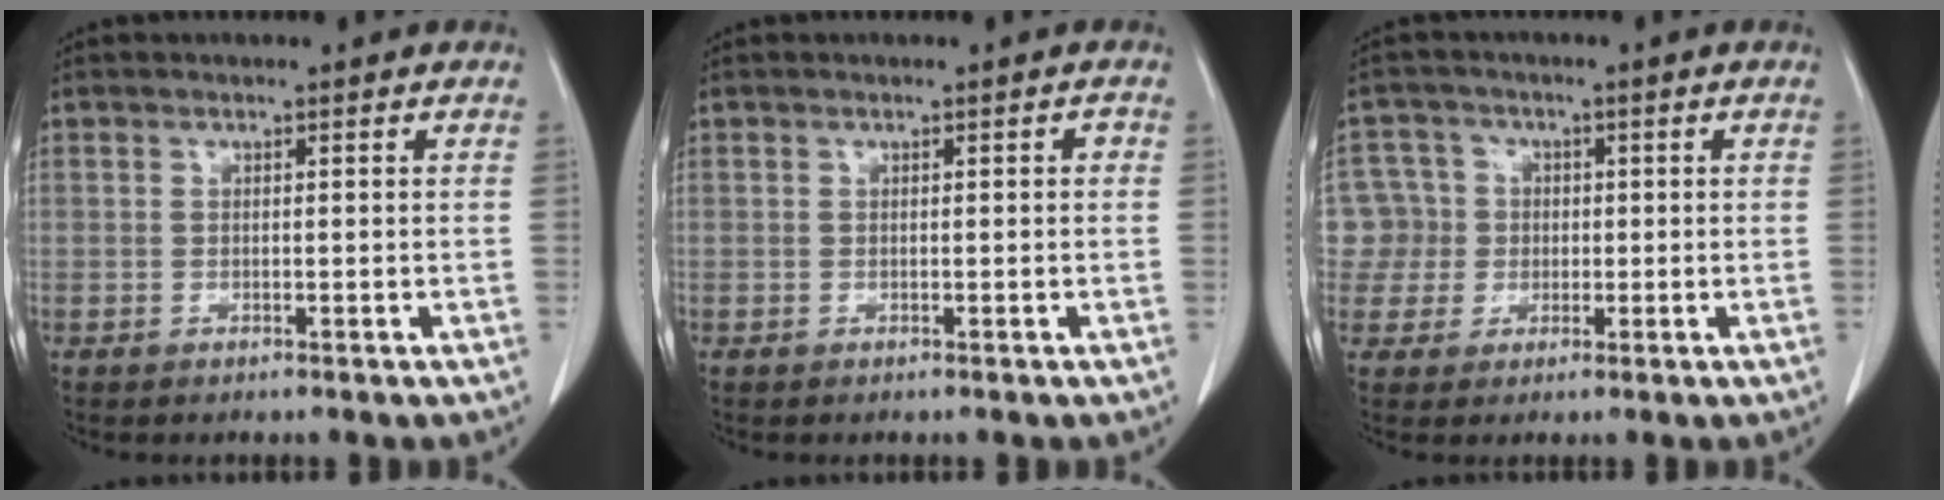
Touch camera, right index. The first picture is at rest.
{"total": 0.7, "force": [0.1, 0.4, 0.6], "torque": [-0.006, 0.004, 0.003]}
{"total": 6.8, "force": [0.4, 6.8, 0.2], "torque": [-0.003, 0.027, 0.014]}